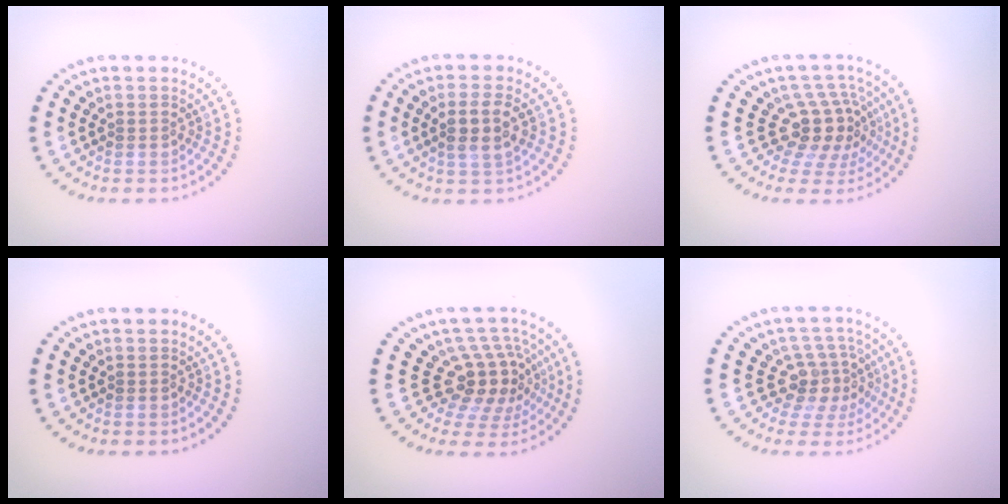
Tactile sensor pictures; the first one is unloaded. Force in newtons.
{"total": 2.9, "press": 2.7, "slide": 0.9}
{"total": 4.3, "press": 3.3, "slide": 2.8}
{"total": 0.0}
{"total": 4.7, "press": 3.8, "slide": 2.8}
{"total": 3.8, "press": 2.7, "slide": 2.6}